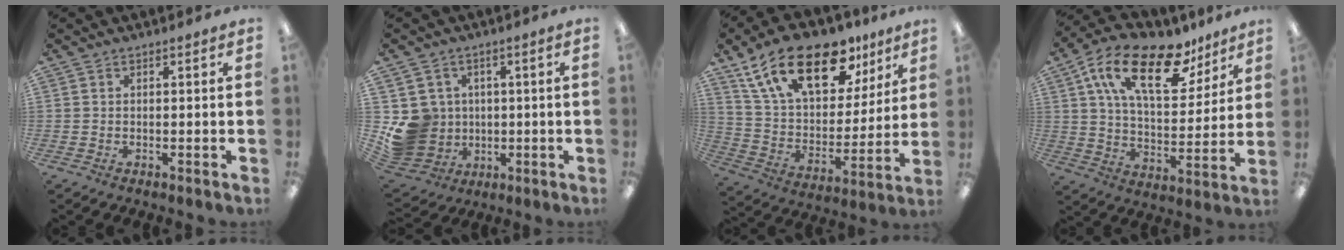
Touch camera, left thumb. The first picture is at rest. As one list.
[{"total": 10.5, "force": [-0.5, 10.1, 2.8], "torque": [-0.079, 0.008, 0.001]}, {"total": 22.1, "force": [13.5, 11.1, 13.5], "torque": [-0.230, -0.065, 0.237]}, {"total": 21.8, "force": [12.4, 10.2, 14.8], "torque": [-0.252, -0.046, 0.212]}]